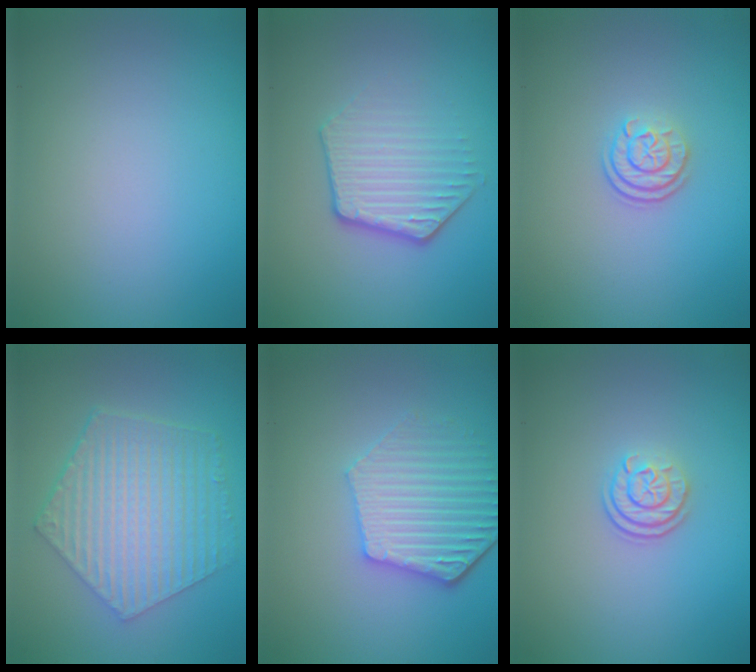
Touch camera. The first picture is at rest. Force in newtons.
{"total": 3.8, "press": 2.9, "slide": 2.5}
{"total": 2.5, "press": 1.8, "slide": 1.6}
{"total": 6.5, "press": 4.9, "slide": 4.3}
{"total": 5.1, "press": 4.2, "slide": 2.9}
{"total": 2.5, "press": 1.8, "slide": 1.6}